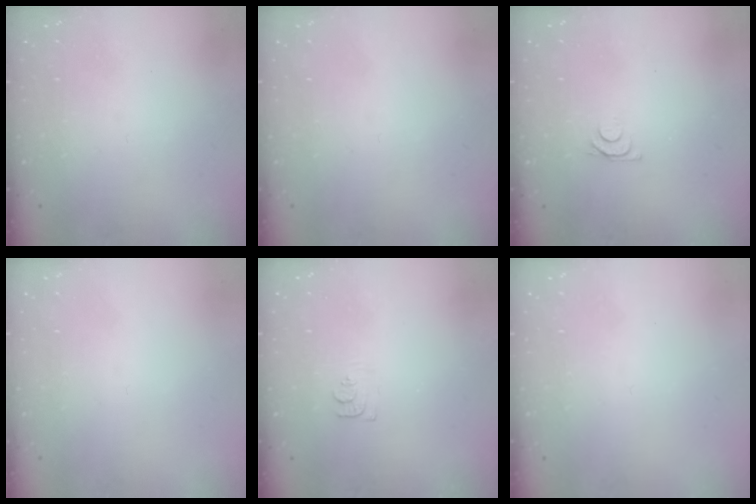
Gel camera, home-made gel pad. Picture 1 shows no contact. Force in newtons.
{"total": 1.5, "press": 1.5, "slide": 0.1}
{"total": 4.2, "press": 4.1, "slide": 0.5}
{"total": 1.5, "press": 1.5, "slide": 0.1}
{"total": 3.7, "press": 3.6, "slide": 0.5}
{"total": 1.7, "press": 1.7, "slide": 0.1}